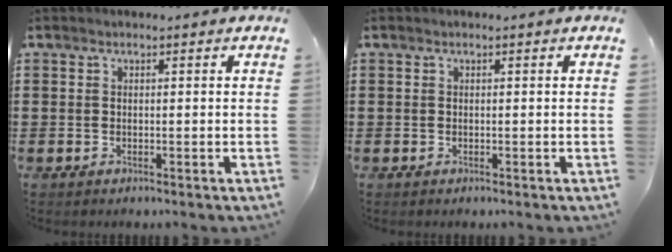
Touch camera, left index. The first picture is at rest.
{"total": 0.0}